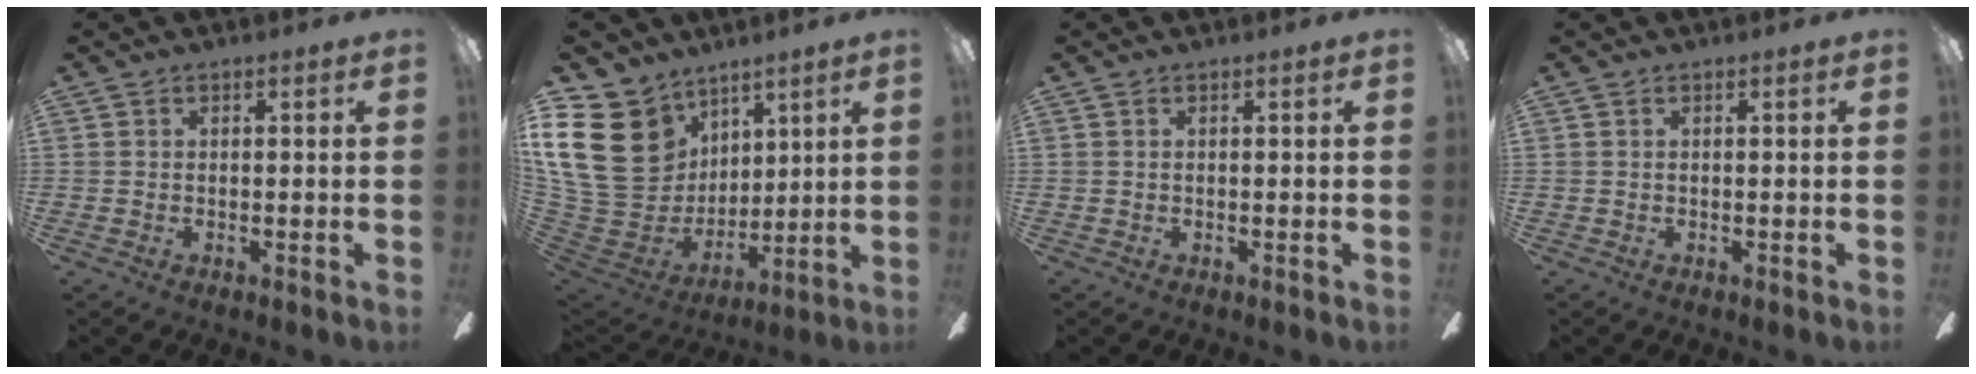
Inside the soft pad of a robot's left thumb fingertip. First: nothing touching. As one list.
[{"total": 22.2, "force": [8.0, 17.5, 11.1], "torque": [-0.253, -0.041, 0.162]}, {"total": 0.0}, {"total": 0.0}]